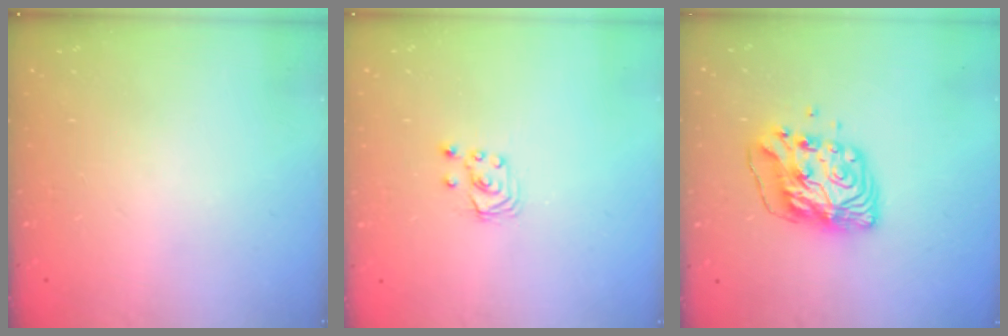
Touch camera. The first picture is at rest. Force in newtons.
{"total": 2.6, "press": 2.6, "slide": 0.3}
{"total": 10.5, "press": 10.4, "slide": 1.7}